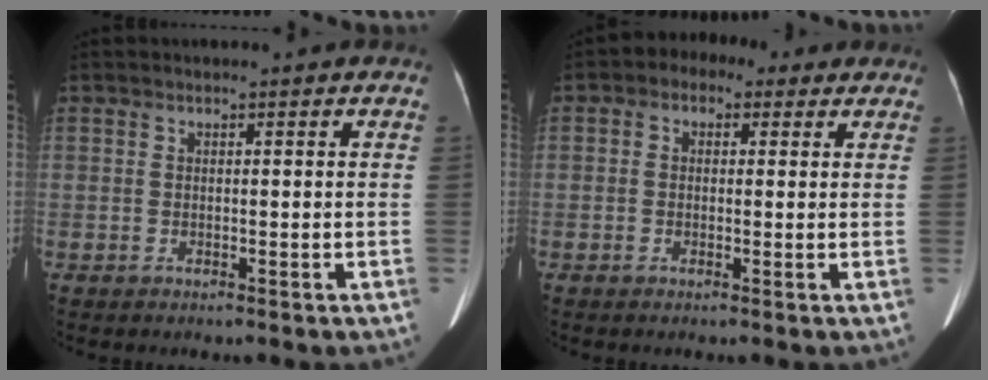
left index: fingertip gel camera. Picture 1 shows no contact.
{"total": 4.7, "force": [2.1, 3.4, 2.5], "torque": [-0.035, 0.038, 0.025]}